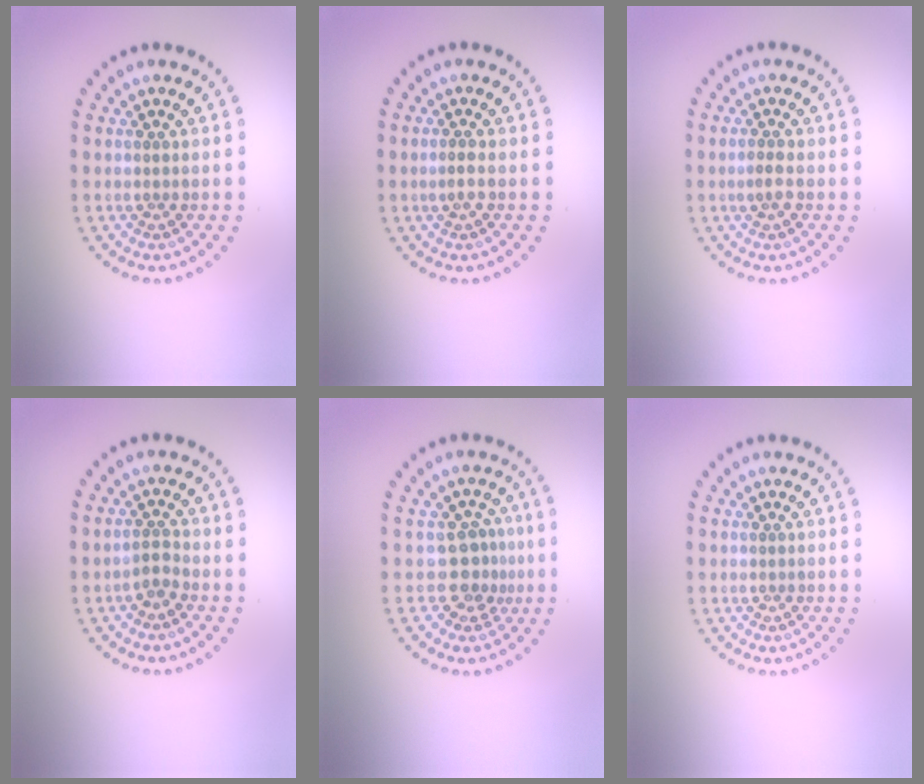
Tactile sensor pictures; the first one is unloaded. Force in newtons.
{"total": 1.0, "press": 0.9, "slide": 0.5}
{"total": 1.2, "press": 1.0, "slide": 0.5}
{"total": 1.2, "press": 1.1, "slide": 0.5}
{"total": 2.5, "press": 1.9, "slide": 1.6}
{"total": 0.0}